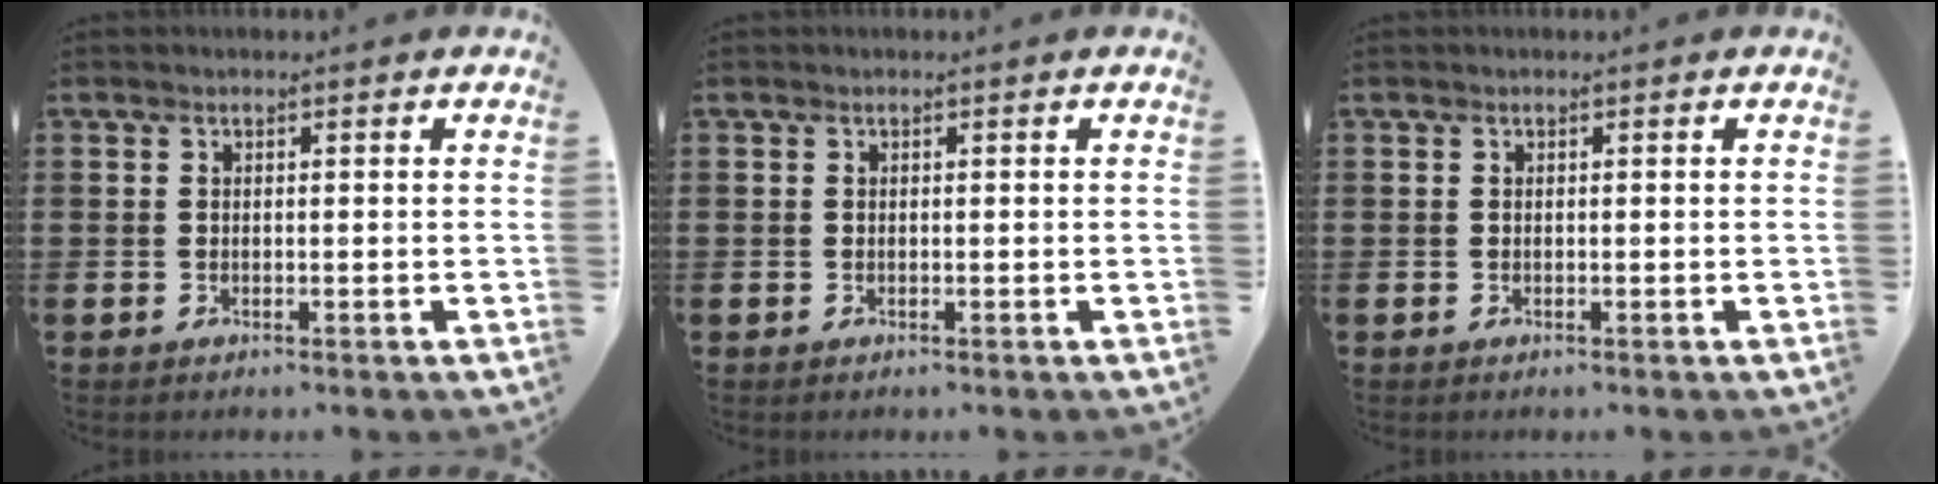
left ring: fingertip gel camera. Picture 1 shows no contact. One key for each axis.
{"total": 0.0}
{"total": 0.0}